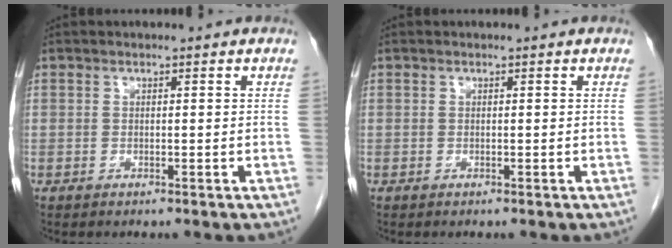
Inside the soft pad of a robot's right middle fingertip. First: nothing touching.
{"total": 0.0}